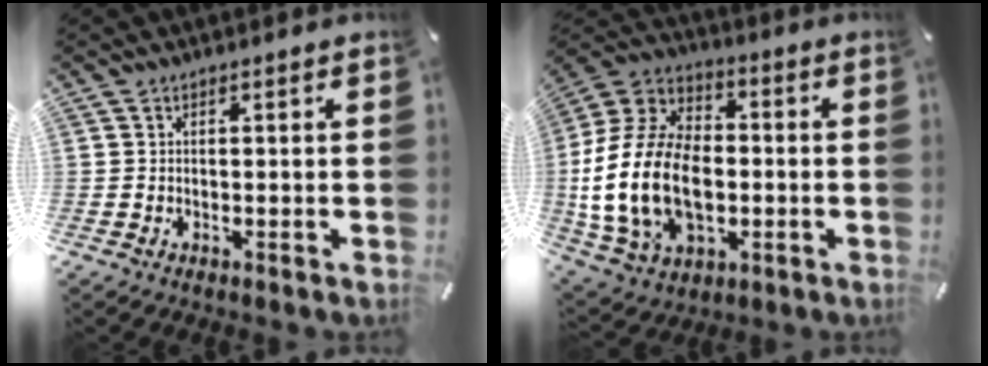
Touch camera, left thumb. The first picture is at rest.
{"total": 21.1, "force": [-3.6, 15.1, 14.3], "torque": [-0.322, 0.019, -0.061]}